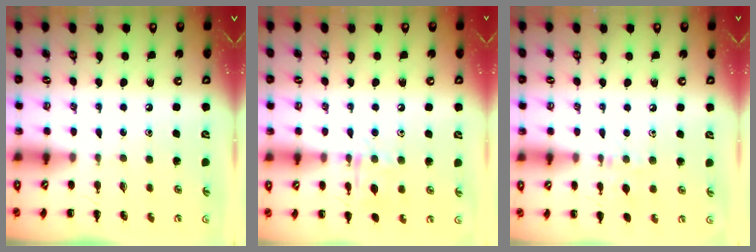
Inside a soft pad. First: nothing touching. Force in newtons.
{"total": 8.8, "press": 8.8, "slide": 0.6}
{"total": 6.9, "press": 6.6, "slide": 1.9}